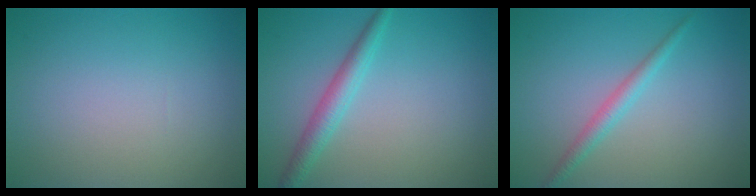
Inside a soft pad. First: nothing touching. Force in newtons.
{"total": 2.5, "press": 2.5, "slide": 0.1}
{"total": 1.8, "press": 1.8, "slide": 0.1}